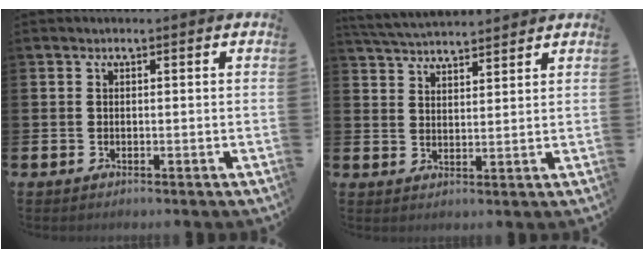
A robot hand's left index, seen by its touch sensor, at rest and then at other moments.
{"total": 4.4, "force": [4.3, 0.4, 0.3], "torque": [-0.023, -0.021, 0.079]}